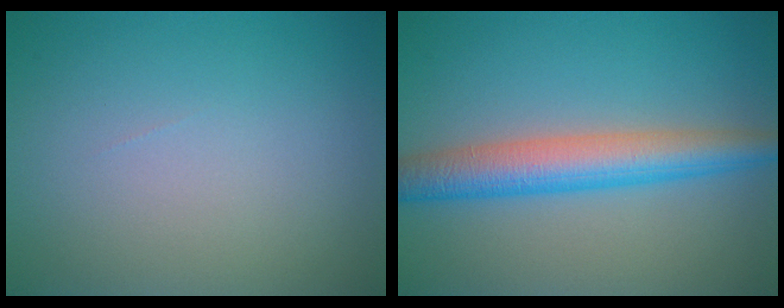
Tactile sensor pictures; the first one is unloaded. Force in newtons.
{"total": 5.5, "press": 5.5, "slide": 0.1}